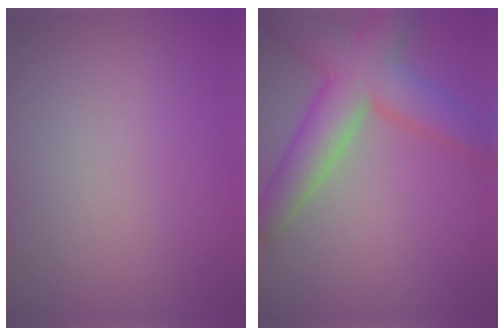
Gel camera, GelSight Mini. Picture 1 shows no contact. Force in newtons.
{"total": 7.6, "press": 7.6, "slide": 0.4}